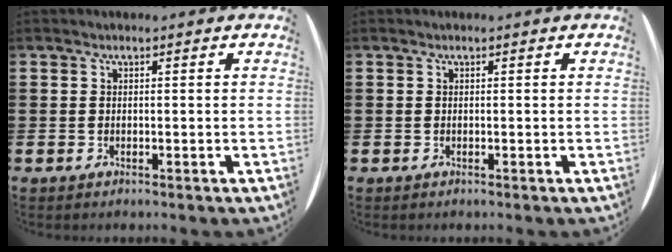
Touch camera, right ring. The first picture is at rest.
{"total": 0.0}